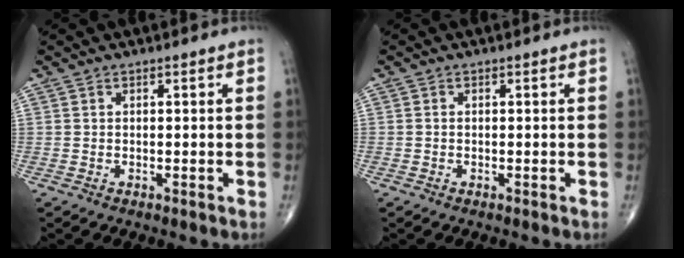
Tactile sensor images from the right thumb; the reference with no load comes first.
{"total": 0.0}